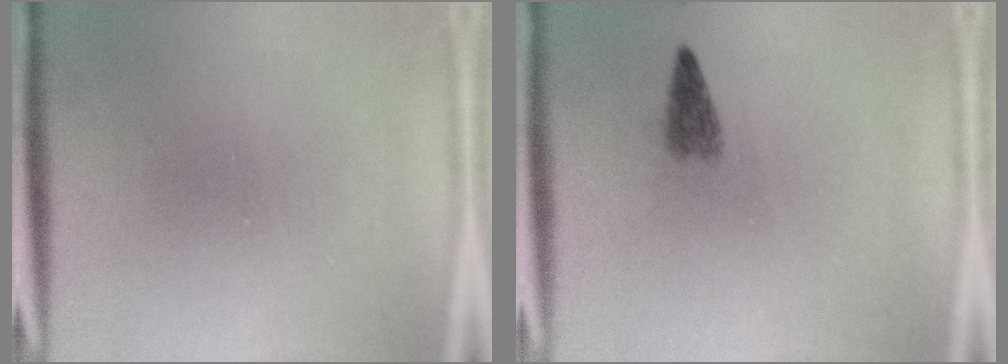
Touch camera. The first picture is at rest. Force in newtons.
{"total": 2.2}